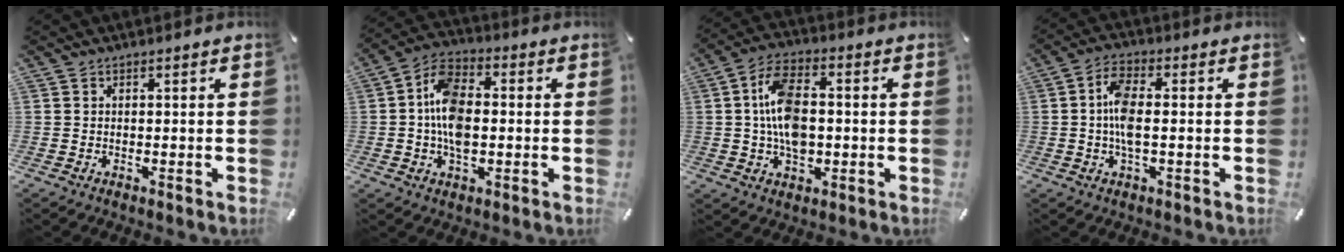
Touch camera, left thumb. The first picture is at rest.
{"total": 10.8, "force": [-1.0, 6.9, 8.2], "torque": [-0.167, 0.012, -0.019]}
{"total": 11.1, "force": [-0.4, 7.2, 8.5], "torque": [-0.168, 0.014, -0.006]}
{"total": 7.3, "force": [-0.4, 3.1, 6.7], "torque": [-0.145, -0.001, -0.012]}